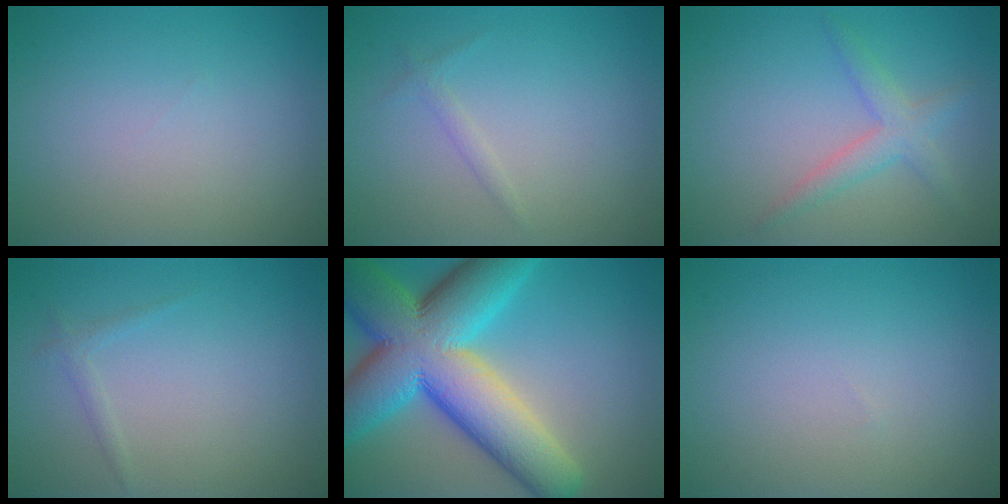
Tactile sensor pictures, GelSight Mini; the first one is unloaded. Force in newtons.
{"total": 0.8, "press": 0.8, "slide": 0.0}
{"total": 2.5, "press": 2.5, "slide": 0.2}
{"total": 0.9, "press": 0.9, "slide": 0.1}
{"total": 15.2, "press": 15.2, "slide": 0.3}
{"total": 0.0}